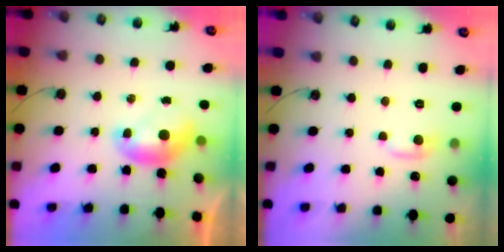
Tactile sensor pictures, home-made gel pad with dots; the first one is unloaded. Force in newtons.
{"total": 1.0, "press": 0.6, "slide": 0.9}